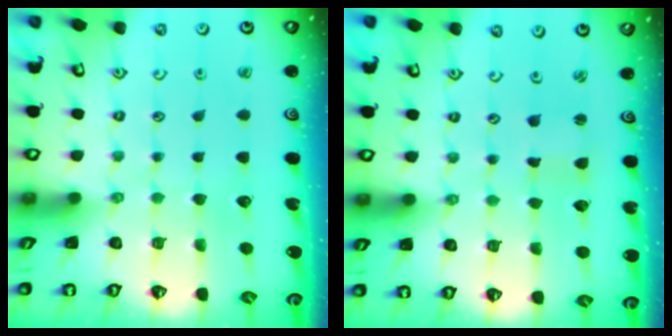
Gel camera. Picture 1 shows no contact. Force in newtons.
{"total": 0.9, "press": 0.9, "slide": 0.1}